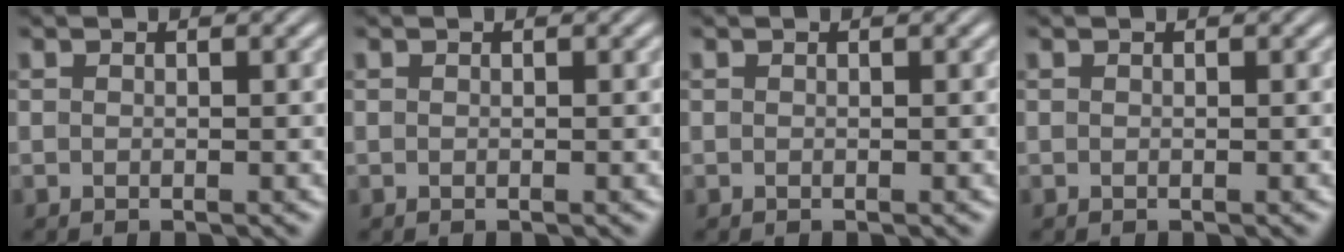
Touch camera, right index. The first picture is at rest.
{"total": 0.0}
{"total": 0.0}
{"total": 0.0}